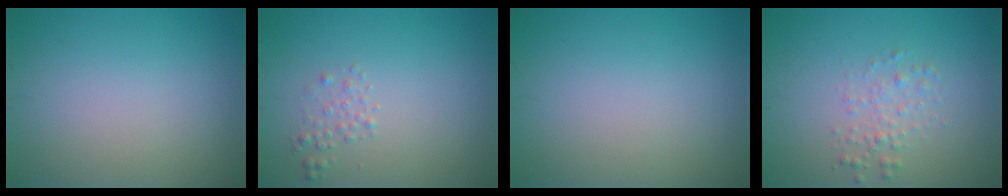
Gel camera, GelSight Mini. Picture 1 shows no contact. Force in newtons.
{"total": 1.0, "press": 1.0, "slide": 0.1}
{"total": 0.0}
{"total": 1.6, "press": 1.6, "slide": 0.1}